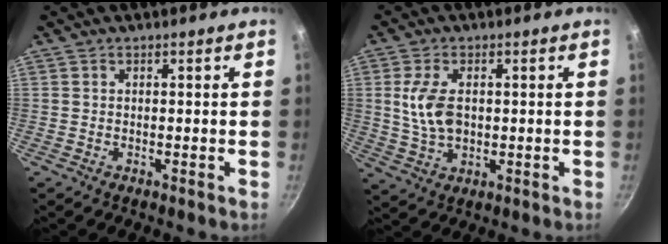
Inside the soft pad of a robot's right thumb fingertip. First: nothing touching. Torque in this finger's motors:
{"motor_torque": [-0.43, 0.70, 0.55, -0.16, 0.02]}